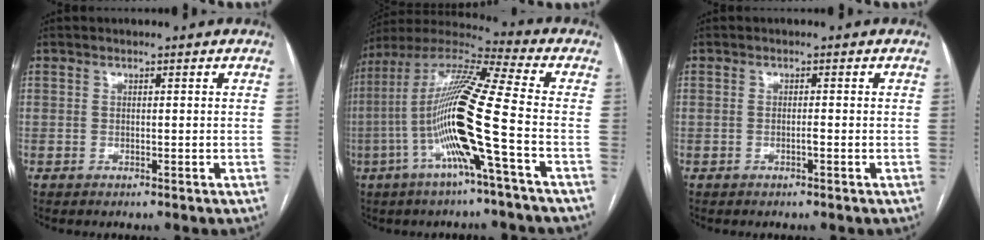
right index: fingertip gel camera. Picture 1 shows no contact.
{"total": 17.2, "force": [-4.6, -0.7, 16.6], "torque": [-0.327, 0.004, -0.099]}
{"total": 0.7, "force": [-0.4, 0.0, 0.6], "torque": [-0.013, 0.000, -0.006]}